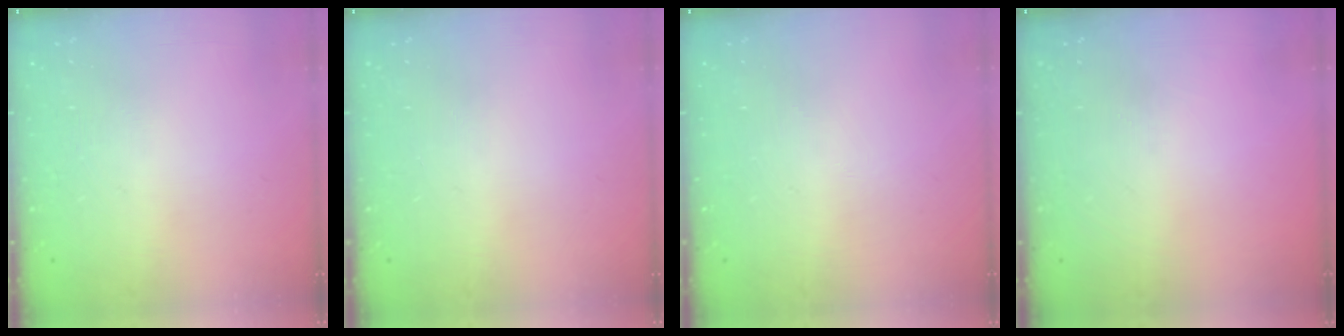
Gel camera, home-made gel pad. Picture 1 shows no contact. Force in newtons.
{"total": 0.0}
{"total": 0.0}
{"total": 0.0}